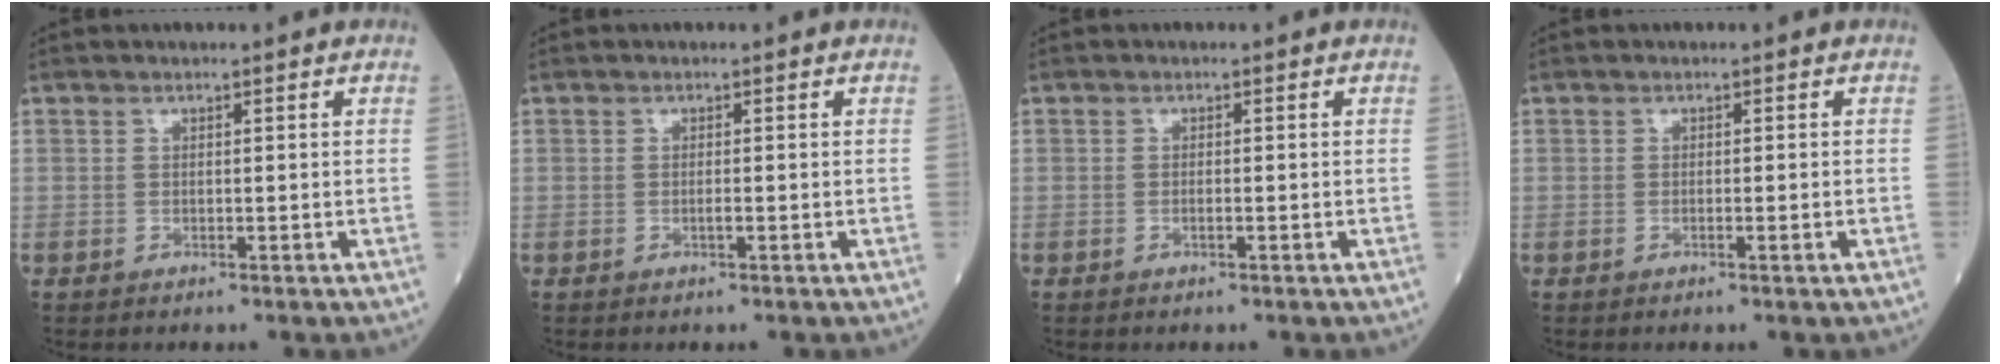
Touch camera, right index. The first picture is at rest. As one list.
[{"total": 0.8, "force": [-0.2, -0.1, 0.7], "torque": [-0.017, -0.001, -0.004]}, {"total": 0.8, "force": [-0.3, 0.0, 0.7], "torque": [-0.017, -0.001, -0.004]}, {"total": 0.9, "force": [-0.4, -0.2, 0.9], "torque": [-0.016, -0.001, -0.004]}]